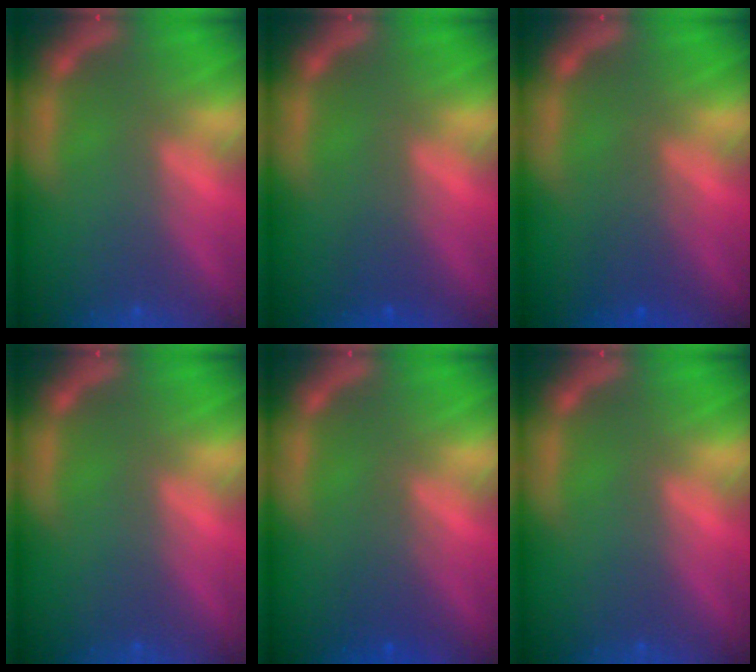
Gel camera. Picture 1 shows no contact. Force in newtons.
{"total": 1.5}
{"total": 2.5}
{"total": 0.0}
{"total": 2.0}
{"total": 0.0}